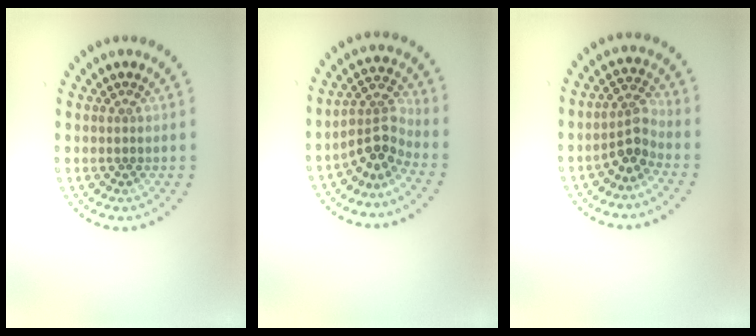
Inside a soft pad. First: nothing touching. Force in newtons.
{"total": 3.2, "press": 2.3, "slide": 2.2}
{"total": 2.6, "press": 2.0, "slide": 1.7}